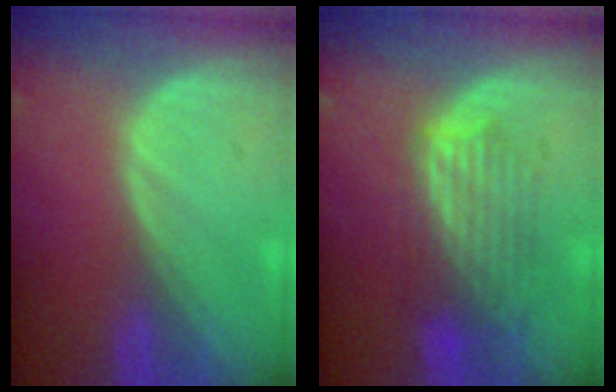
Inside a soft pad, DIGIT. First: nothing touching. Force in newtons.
{"total": 6.4, "press": 6.4, "slide": 0.5}